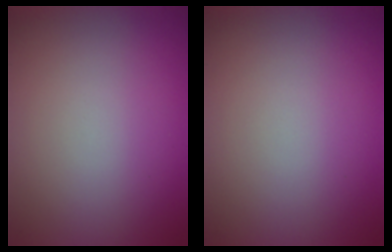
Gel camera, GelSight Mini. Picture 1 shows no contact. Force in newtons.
{"total": 0.0}